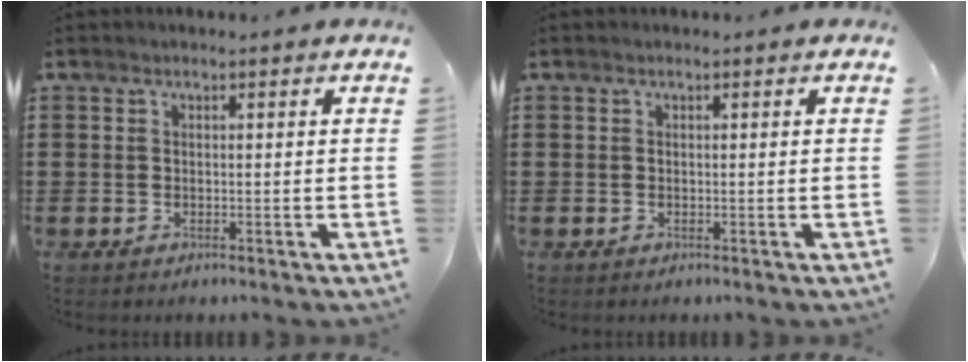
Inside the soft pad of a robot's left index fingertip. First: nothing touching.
{"total": 0.0}